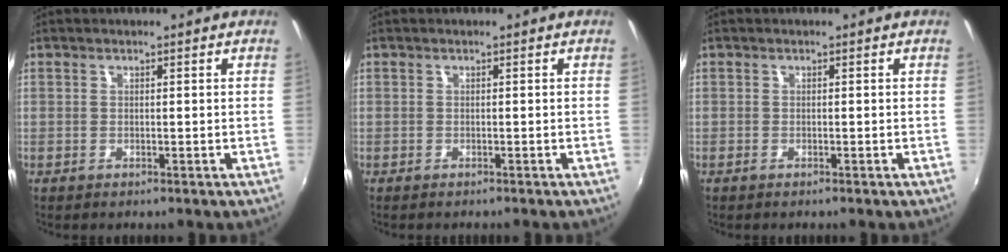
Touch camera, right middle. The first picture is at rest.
{"total": 0.7, "force": [-0.6, 0.1, 0.2], "torque": [-0.005, -0.004, -0.010]}
{"total": 0.8, "force": [-0.7, 0.1, 0.4], "torque": [-0.008, -0.003, -0.013]}